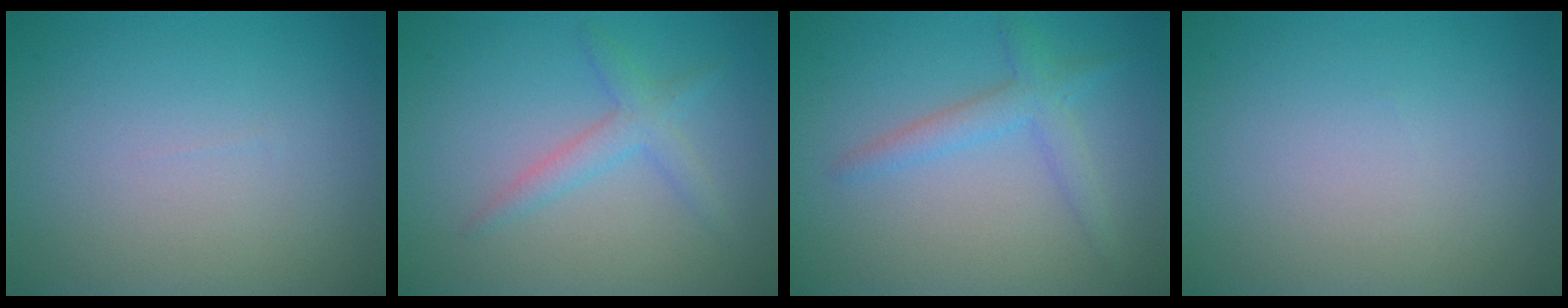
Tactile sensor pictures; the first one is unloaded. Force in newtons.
{"total": 2.3, "press": 2.3, "slide": 0.1}
{"total": 2.6, "press": 2.6, "slide": 0.1}
{"total": 0.0}